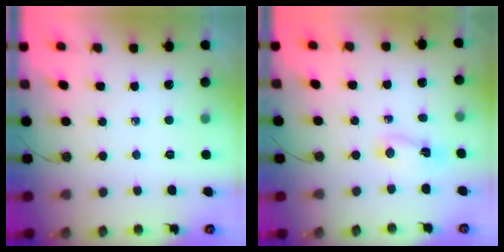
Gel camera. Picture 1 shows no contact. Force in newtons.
{"total": 2.4, "press": 2.3, "slide": 0.4}